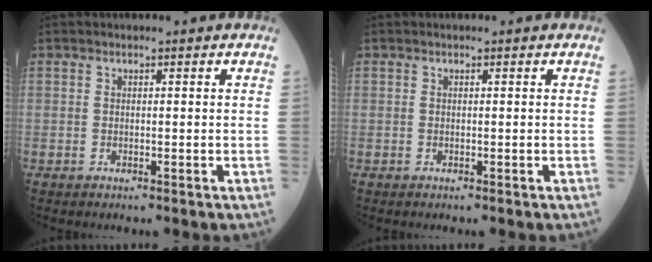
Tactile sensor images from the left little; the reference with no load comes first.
{"total": 0.0}